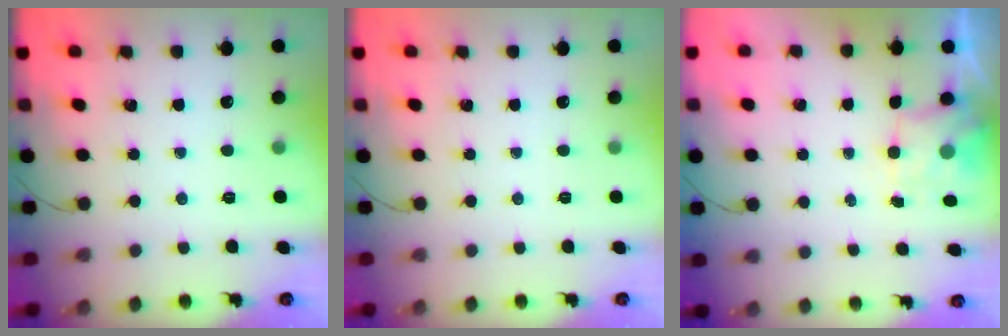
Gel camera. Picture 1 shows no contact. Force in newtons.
{"total": 0.0}
{"total": 2.0, "press": 1.9, "slide": 0.5}